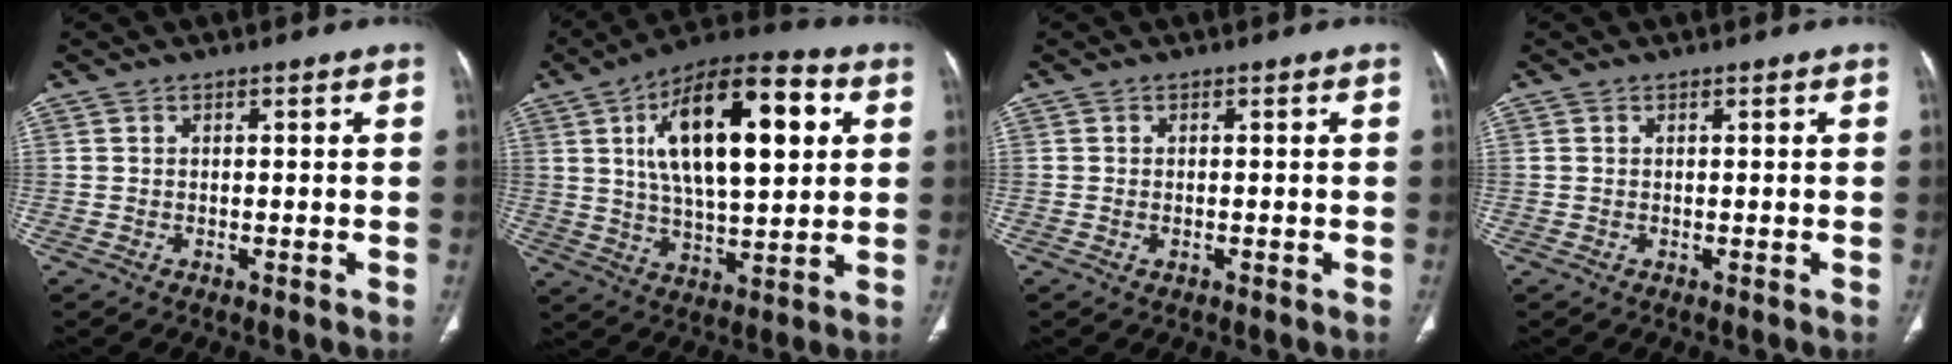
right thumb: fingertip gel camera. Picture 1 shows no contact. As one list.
[{"total": 22.0, "force": [6.1, 9.4, 19.0], "torque": [-0.283, 0.000, 0.093]}, {"total": 0.6, "force": [-0.2, 0.4, 0.4], "torque": [-0.011, 0.003, -0.001]}, {"total": 0.0}]